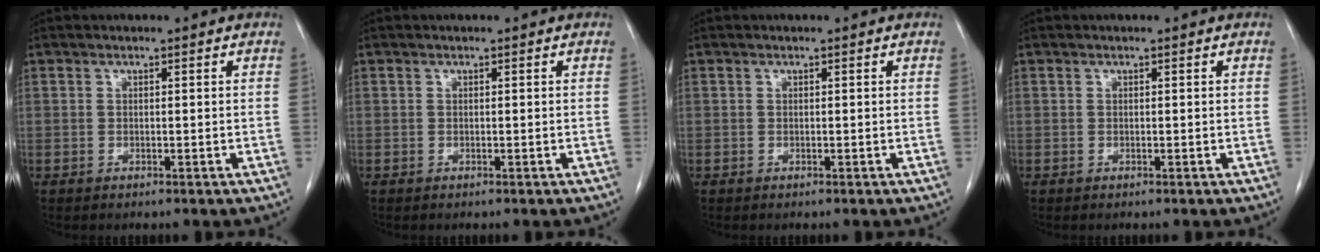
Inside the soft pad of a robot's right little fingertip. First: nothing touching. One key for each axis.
{"total": 0.0}
{"total": 0.0}
{"total": 0.0}